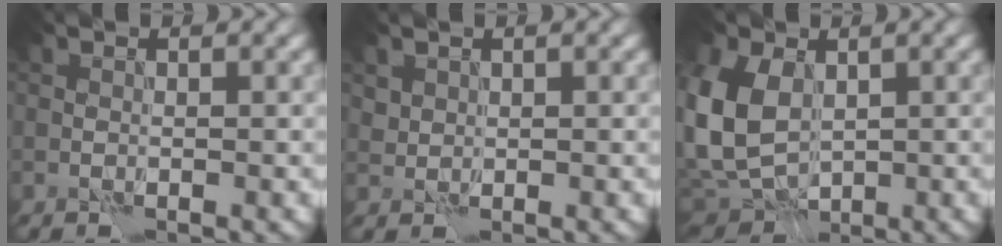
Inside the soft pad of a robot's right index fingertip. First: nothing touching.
{"total": 1.2, "force": [0.8, 0.9, 0.2], "torque": [-0.006, -0.002, 0.019]}
{"total": 9.6, "force": [0.1, 6.8, 6.8], "torque": [-0.173, -0.015, 0.001]}